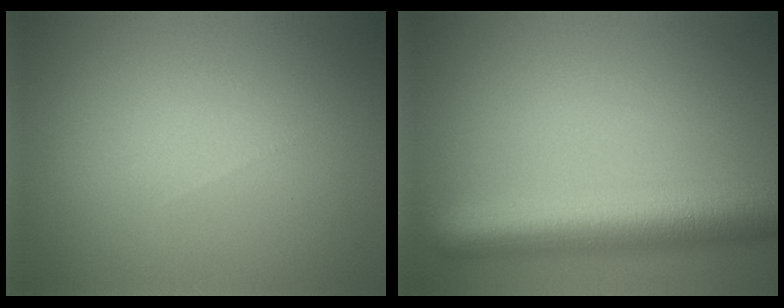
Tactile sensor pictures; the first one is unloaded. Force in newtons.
{"total": 9.0, "press": 9.0, "slide": 0.2}